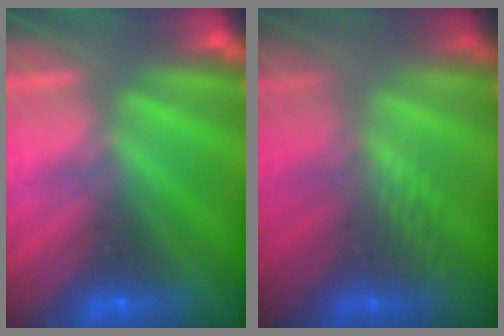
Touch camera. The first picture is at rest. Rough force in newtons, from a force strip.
{"total": 2.4}